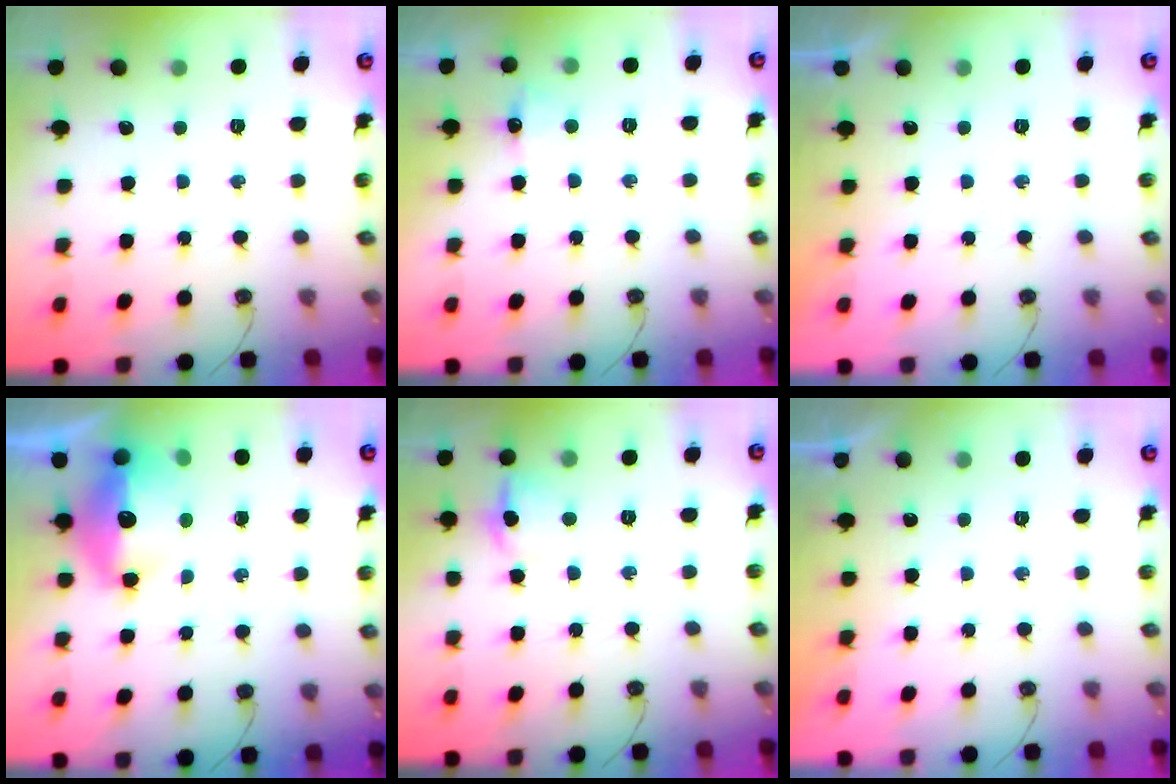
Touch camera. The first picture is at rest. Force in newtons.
{"total": 6.0, "press": 5.9, "slide": 1.2}
{"total": 0.0}
{"total": 14.1, "press": 14.0, "slide": 1.2}
{"total": 8.0, "press": 7.9, "slide": 1.4}
{"total": 0.0}